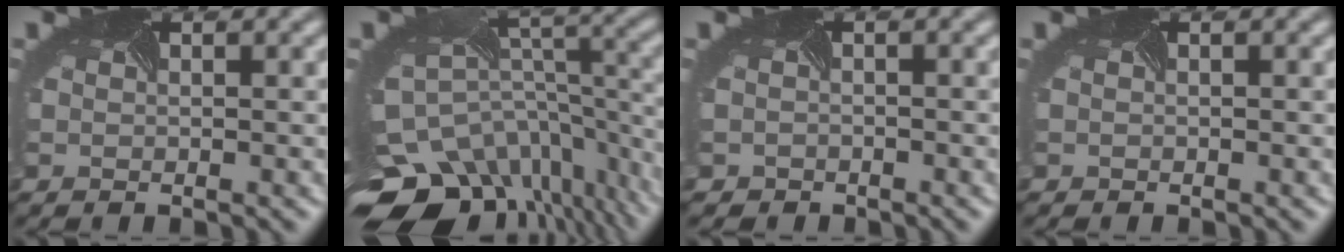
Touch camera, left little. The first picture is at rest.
{"total": 14.9, "force": [-11.0, 8.4, 5.4], "torque": [-0.130, -0.039, -0.136]}
{"total": 1.7, "force": [-1.2, 1.0, -0.5], "torque": [0.016, -0.015, -0.019]}
{"total": 0.6, "force": [-0.4, 0.0, -0.4], "torque": [0.006, -0.007, -0.005]}